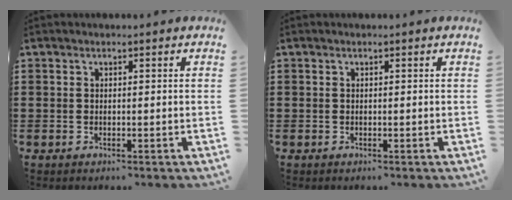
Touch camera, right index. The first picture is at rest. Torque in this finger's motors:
{"motor_torque": [0.19, 0.48, 0.00, -0.01]}